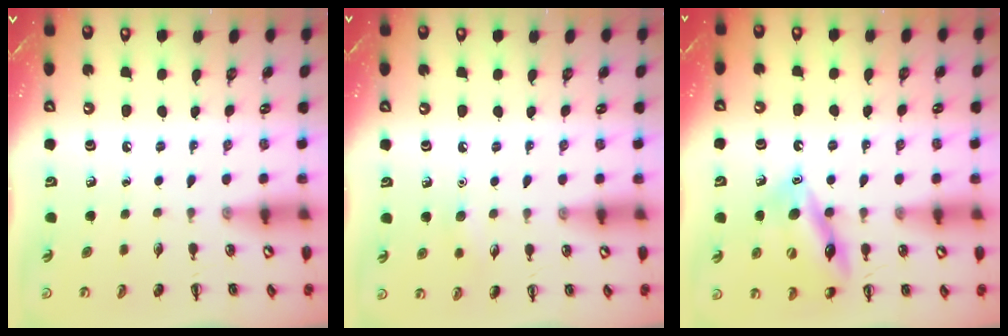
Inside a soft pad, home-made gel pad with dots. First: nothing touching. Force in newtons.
{"total": 4.9, "press": 4.8, "slide": 1.3}
{"total": 15.5, "press": 15.3, "slide": 2.9}